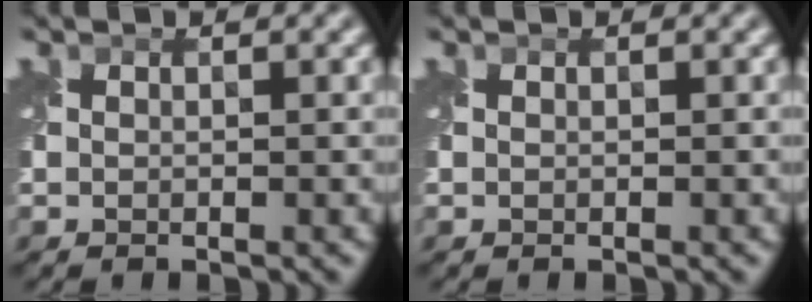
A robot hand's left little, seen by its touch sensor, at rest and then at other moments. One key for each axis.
{"total": 0.0}